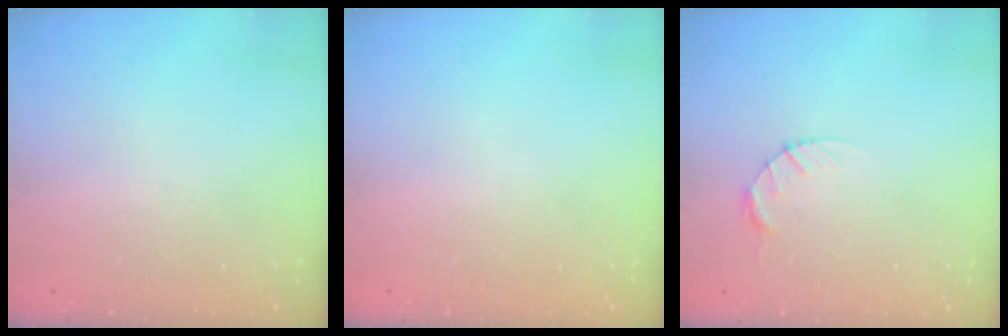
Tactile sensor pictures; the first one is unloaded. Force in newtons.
{"total": 0.0}
{"total": 3.9, "press": 3.8, "slide": 0.5}